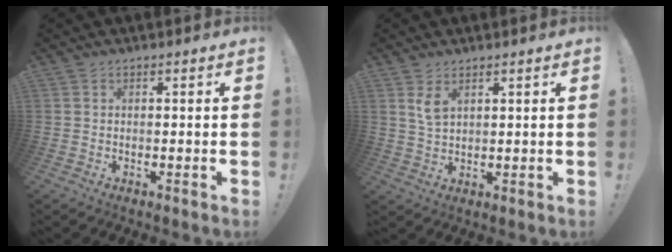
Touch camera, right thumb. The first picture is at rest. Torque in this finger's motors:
{"motor_torque": [0.71, 0.63, 0.42, 0.14, -0.03]}